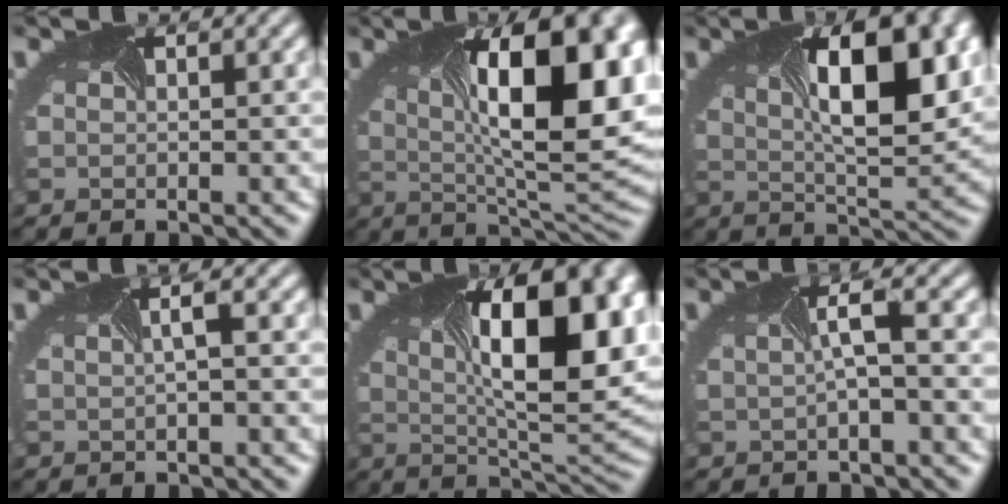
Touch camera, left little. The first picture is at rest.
{"total": 15.3, "force": [1.4, 6.5, 13.8], "torque": [-0.174, -0.005, 0.026]}
{"total": 9.5, "force": [1.8, 3.6, 8.6], "torque": [-0.130, -0.006, 0.038]}
{"total": 1.1, "force": [-0.8, -0.1, 0.7], "torque": [-0.009, -0.003, -0.002]}
{"total": 13.8, "force": [1.6, 5.8, 12.4], "torque": [-0.161, 0.001, 0.026]}
{"total": 1.7, "force": [-1.1, -0.3, 1.3], "torque": [-0.037, -0.002, -0.009]}